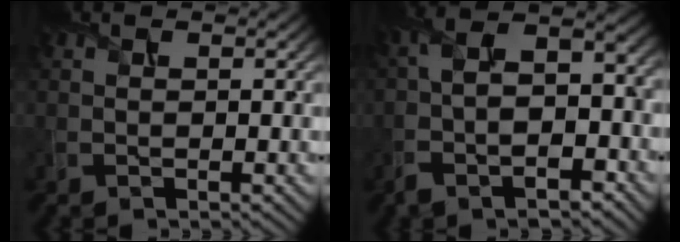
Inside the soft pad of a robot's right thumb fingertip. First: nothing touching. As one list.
[{"total": 11.0, "force": [-3.0, 5.6, 9.0], "torque": [-0.183, -0.012, -0.051]}]